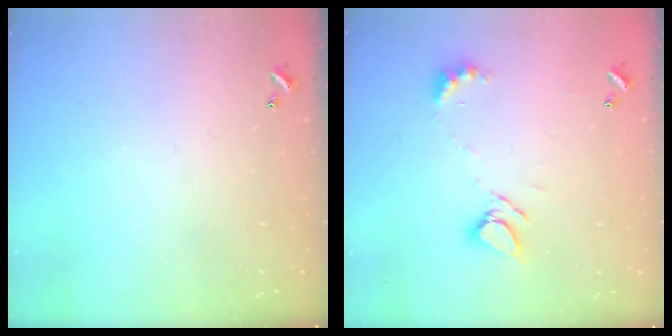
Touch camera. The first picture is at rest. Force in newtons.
{"total": 7.0, "press": 7.0, "slide": 0.8}